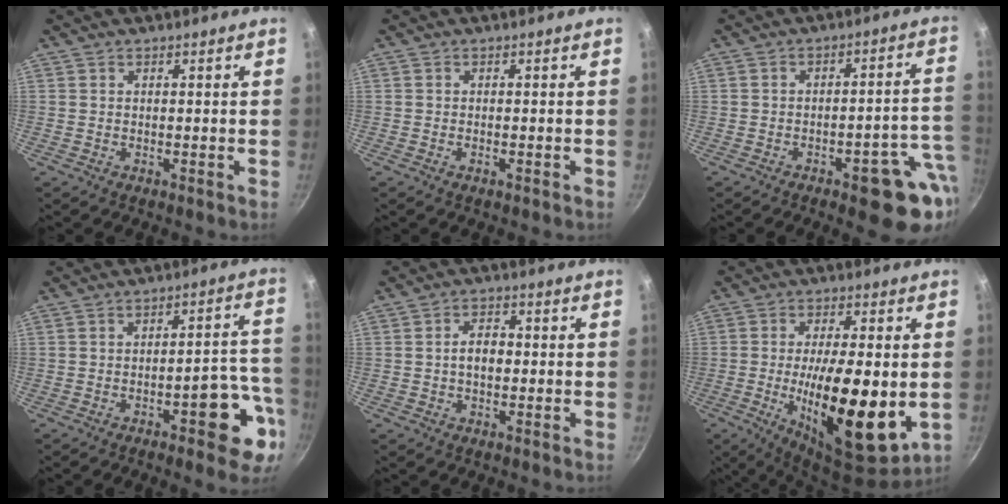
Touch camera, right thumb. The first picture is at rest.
{"total": 1.0, "force": [-0.5, 0.4, 0.7], "torque": [-0.015, 0.003, -0.011]}
{"total": 13.0, "force": [-5.4, 4.9, 10.8], "torque": [-0.083, 0.043, -0.065]}
{"total": 11.4, "force": [-5.0, 4.1, 9.4], "torque": [-0.084, 0.046, -0.060]}
{"total": 4.3, "force": [-0.3, 2.8, 3.2], "torque": [-0.037, 0.016, -0.007]}
{"total": 19.0, "force": [-2.8, 6.6, 17.6], "torque": [-0.275, -0.002, -0.041]}